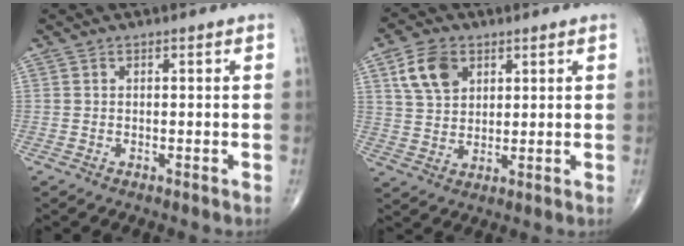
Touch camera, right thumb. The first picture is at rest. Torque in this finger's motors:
{"motor_torque": [-0.58, 0.84, 0.48, 0.16, 0.08]}